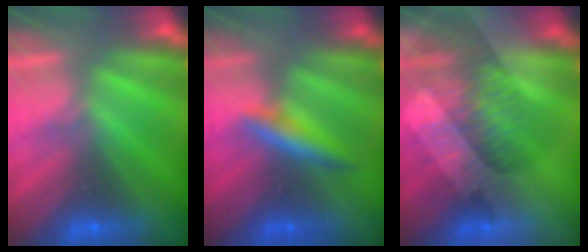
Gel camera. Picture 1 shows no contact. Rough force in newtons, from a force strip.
{"total": 1.1}
{"total": 3.2}